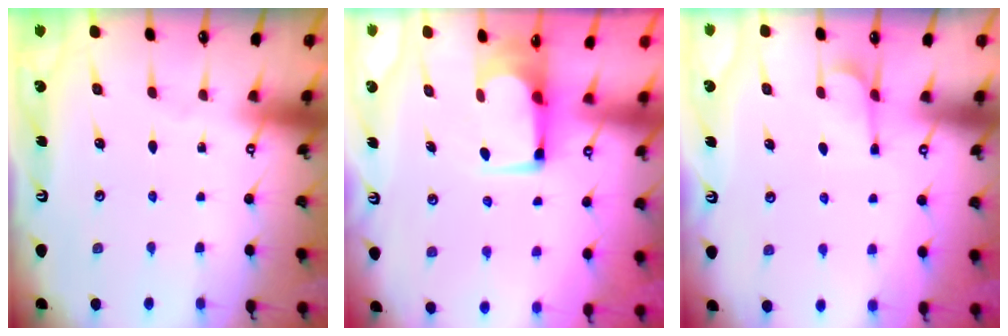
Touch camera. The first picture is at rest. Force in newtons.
{"total": 3.0, "press": 3.0, "slide": 0.2}
{"total": 1.9, "press": 1.4, "slide": 1.2}